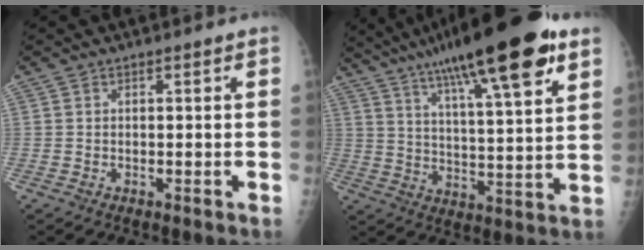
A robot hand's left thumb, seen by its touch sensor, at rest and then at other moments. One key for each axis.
{"total": 23.6, "fx": 14.3, "fy": 4.4, "fz": 18.2, "tx": -0.284, "ty": -0.028, "tz": 0.223}